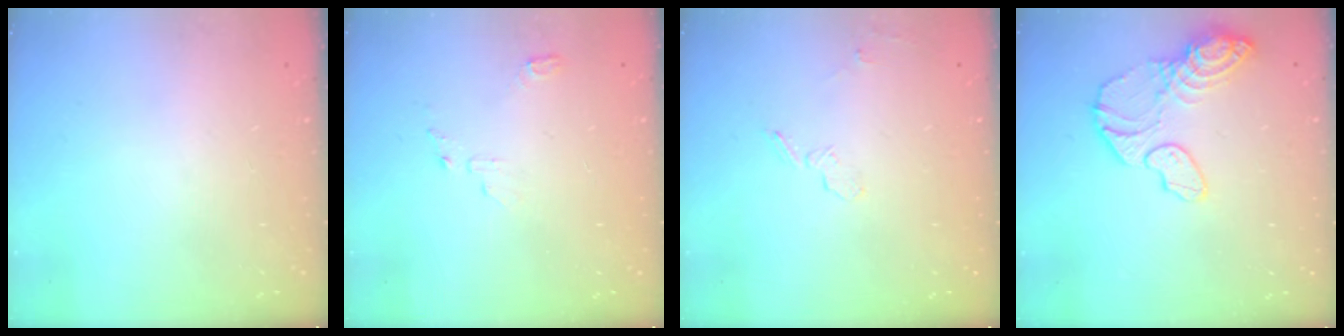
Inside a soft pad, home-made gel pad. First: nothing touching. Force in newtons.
{"total": 5.6, "press": 5.6, "slide": 0.4}
{"total": 5.3, "press": 5.2, "slide": 1.2}
{"total": 14.5, "press": 13.5, "slide": 5.3}